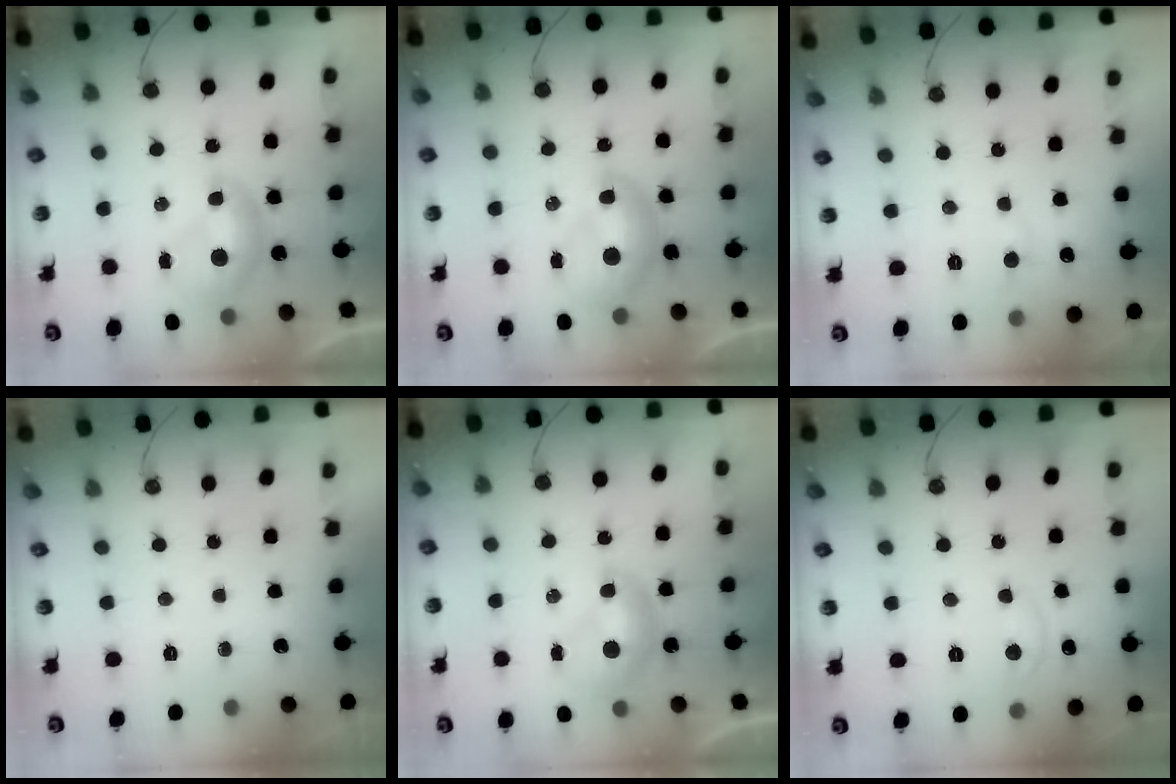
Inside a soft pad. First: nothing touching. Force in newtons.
{"total": 2.1, "press": 2.0, "slide": 0.6}
{"total": 0.7, "press": 0.6, "slide": 0.5}
{"total": 0.0}
{"total": 0.0}
{"total": 0.6, "press": 0.2, "slide": 0.6}